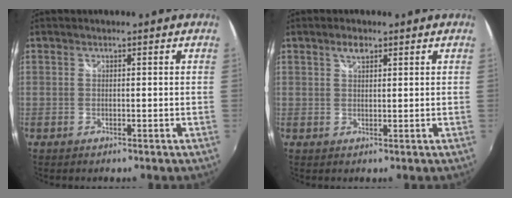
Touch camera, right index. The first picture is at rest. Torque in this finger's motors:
{"motor_torque": [0.18, 0.10, 0.04, 0.02]}